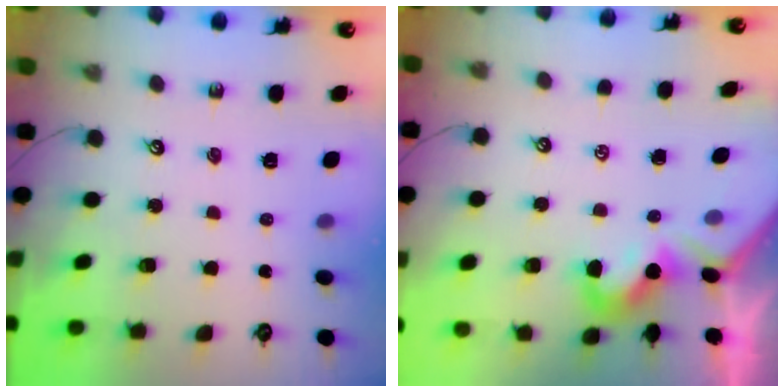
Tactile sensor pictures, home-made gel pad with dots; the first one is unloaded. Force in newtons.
{"total": 1.7, "press": 1.5, "slide": 0.8}